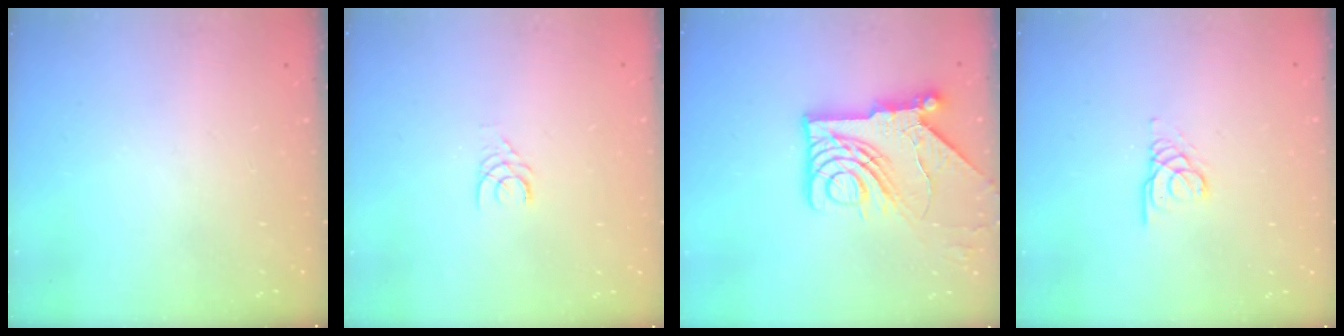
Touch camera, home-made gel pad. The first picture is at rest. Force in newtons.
{"total": 2.4, "press": 2.4, "slide": 0.2}
{"total": 13.8, "press": 13.7, "slide": 1.8}
{"total": 3.1, "press": 3.1, "slide": 0.2}